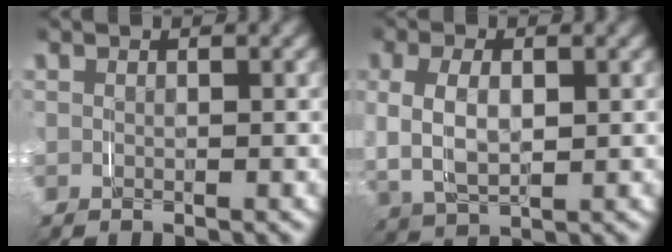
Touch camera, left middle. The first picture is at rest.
{"total": 5.7, "force": [0.5, 3.8, 4.1], "torque": [-0.102, -0.002, 0.015]}